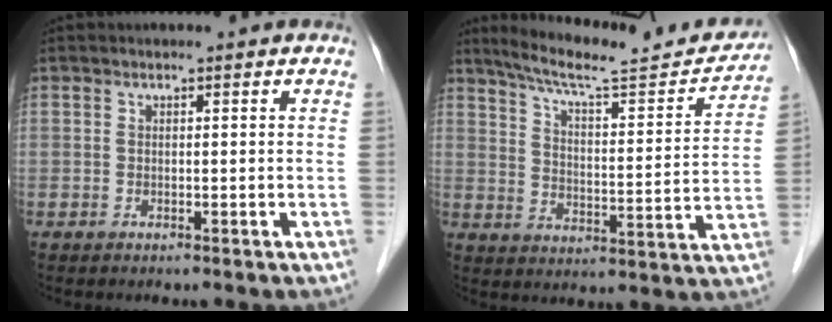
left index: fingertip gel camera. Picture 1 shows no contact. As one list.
[{"total": 16.6, "force": [15.4, 1.2, 6.1], "torque": [-0.100, -0.026, 0.216]}]